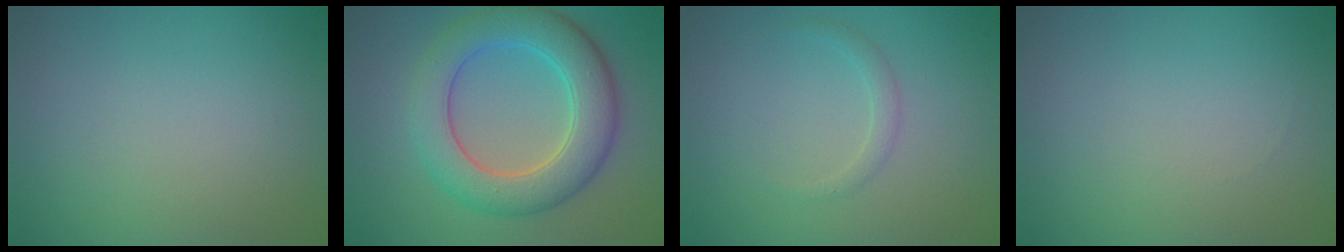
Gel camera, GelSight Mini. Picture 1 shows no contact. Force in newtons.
{"total": 7.2, "press": 7.2, "slide": 0.5}
{"total": 1.0, "press": 1.0, "slide": 0.1}
{"total": 0.0}